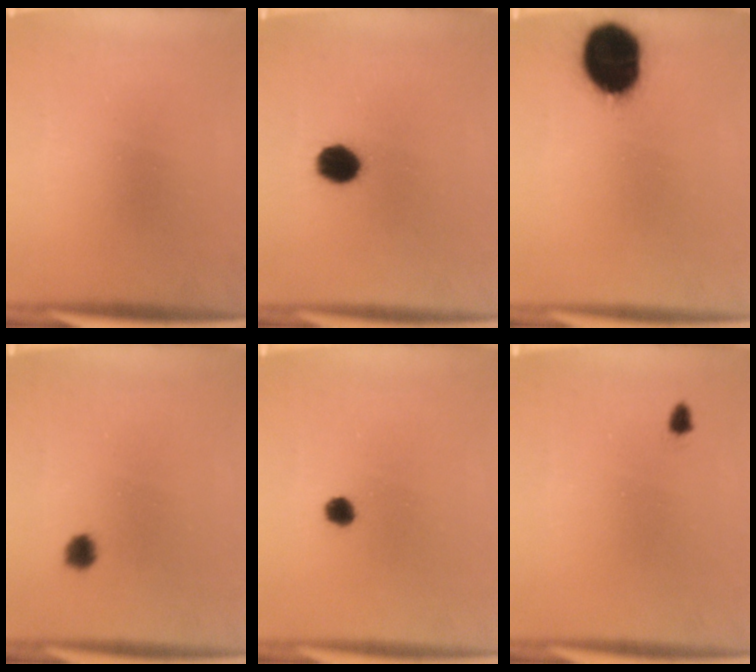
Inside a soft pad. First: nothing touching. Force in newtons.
{"total": 6.9}
{"total": 17.6}
{"total": 2.1}
{"total": 1.8}
{"total": 1.1}